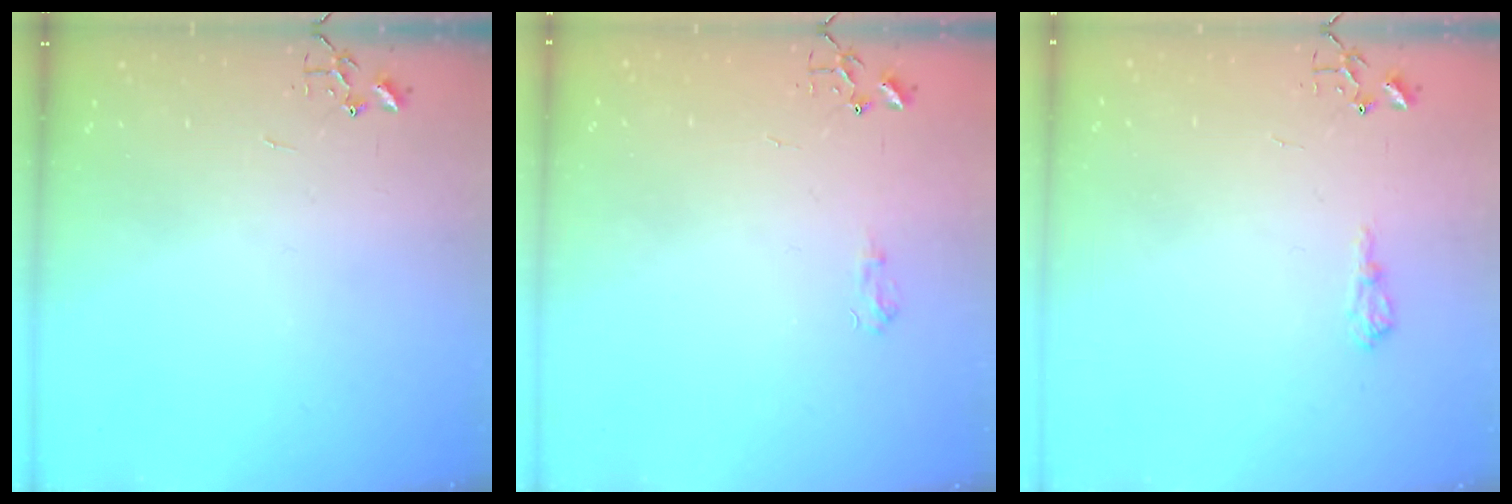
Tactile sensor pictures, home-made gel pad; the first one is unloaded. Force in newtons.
{"total": 5.7, "press": 5.7, "slide": 0.6}
{"total": 7.1, "press": 7.1, "slide": 0.9}